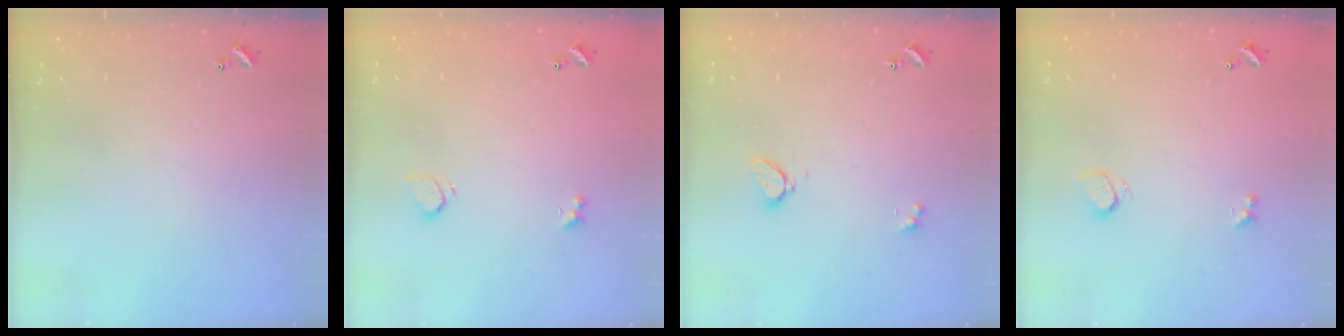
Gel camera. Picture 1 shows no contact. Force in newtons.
{"total": 2.7, "press": 2.5, "slide": 1.1}
{"total": 2.7, "press": 2.7, "slide": 0.2}
{"total": 2.6, "press": 2.3, "slide": 1.3}